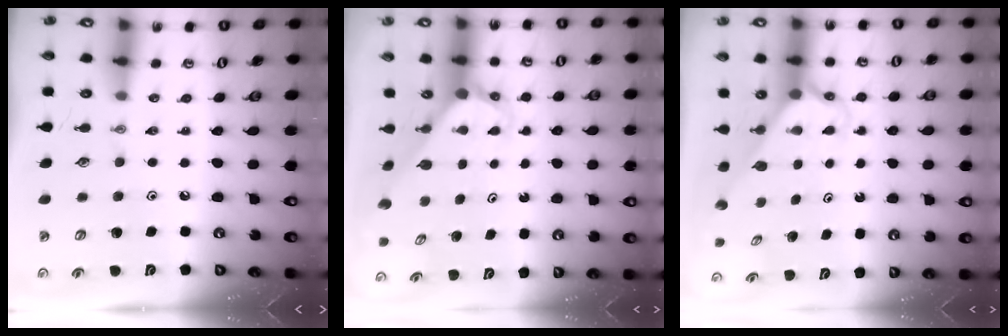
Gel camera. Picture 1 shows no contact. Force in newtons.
{"total": 3.0, "press": 3.0, "slide": 0.2}
{"total": 2.4, "press": 2.4, "slide": 0.1}